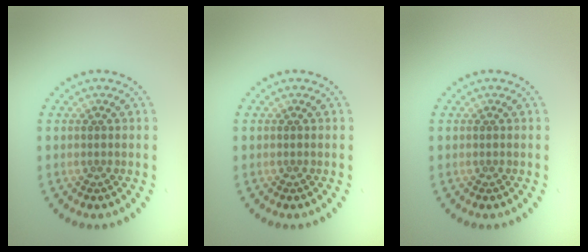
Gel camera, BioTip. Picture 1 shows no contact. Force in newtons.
{"total": 0.0}
{"total": 0.0}